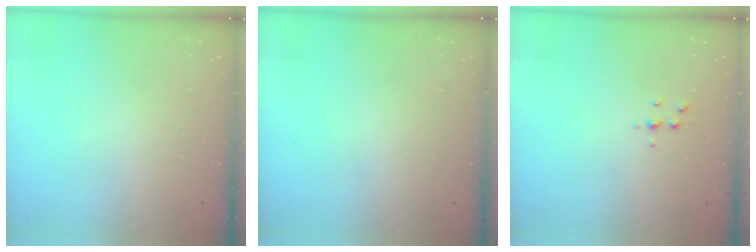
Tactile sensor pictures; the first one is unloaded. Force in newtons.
{"total": 0.0}
{"total": 3.8, "press": 3.7, "slide": 0.5}